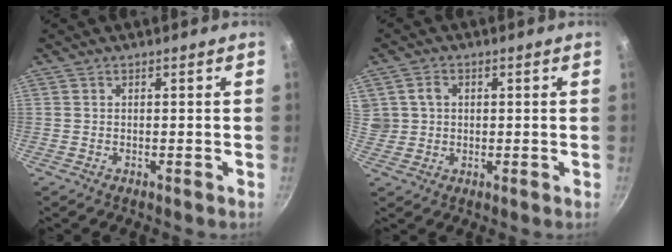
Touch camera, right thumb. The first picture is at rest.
{"total": 5.0, "force": [1.3, 4.3, 2.2], "torque": [-0.022, 0.007, 0.029]}